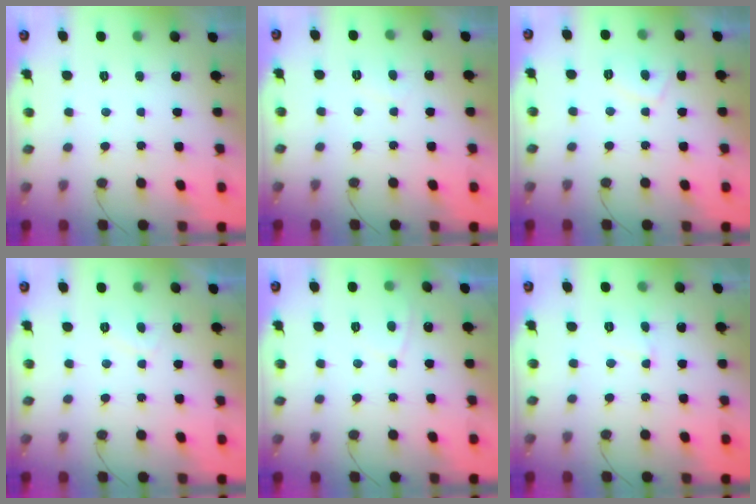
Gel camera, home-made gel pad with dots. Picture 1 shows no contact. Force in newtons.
{"total": 2.7, "press": 2.7, "slide": 0.4}
{"total": 2.8, "press": 2.8, "slide": 0.7}
{"total": 1.7, "press": 1.5, "slide": 0.8}
{"total": 2.1, "press": 2.0, "slide": 0.6}
{"total": 2.5, "press": 2.5, "slide": 0.2}